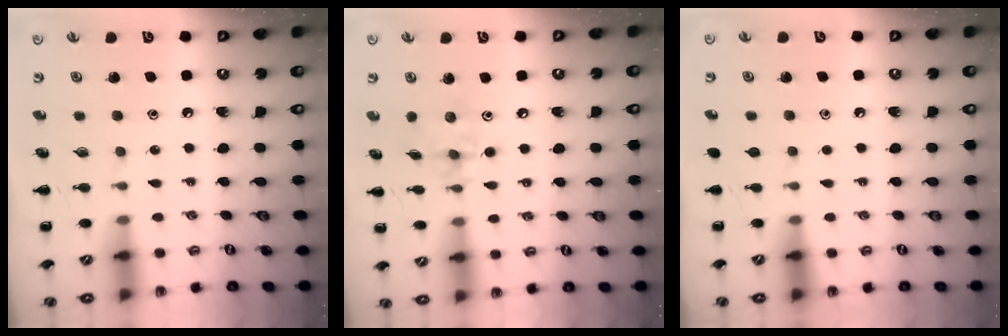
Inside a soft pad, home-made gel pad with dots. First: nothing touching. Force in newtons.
{"total": 6.6, "press": 6.6, "slide": 0.5}
{"total": 0.6, "press": 0.6, "slide": 0.1}